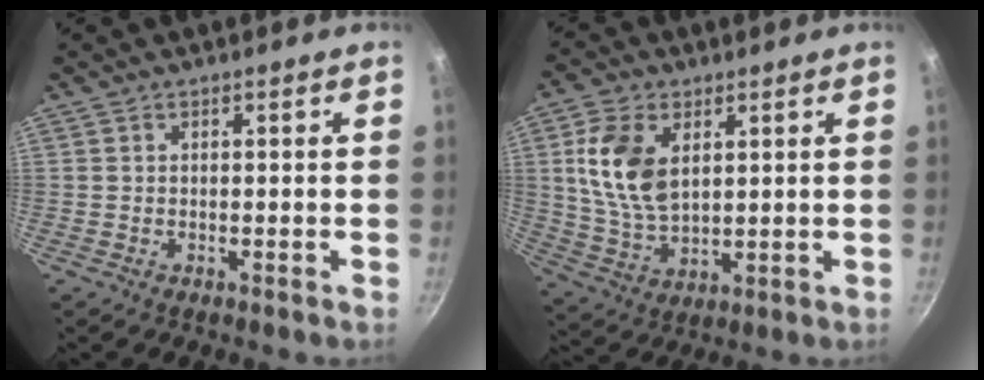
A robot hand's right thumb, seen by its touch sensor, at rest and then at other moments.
{"total": 12.1, "force": [3.4, 7.4, 9.0], "torque": [-0.168, -0.020, 0.074]}